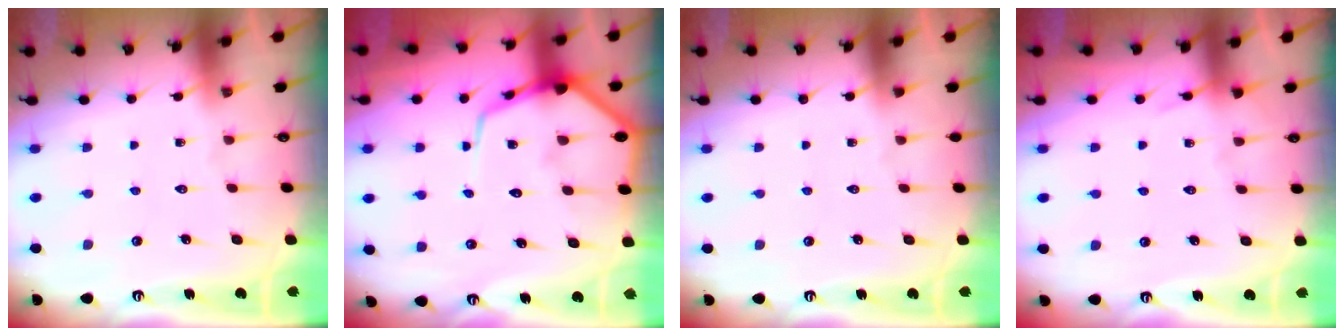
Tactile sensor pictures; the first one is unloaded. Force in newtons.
{"total": 11.0, "press": 10.9, "slide": 1.1}
{"total": 0.0}
{"total": 4.4, "press": 4.4, "slide": 0.5}